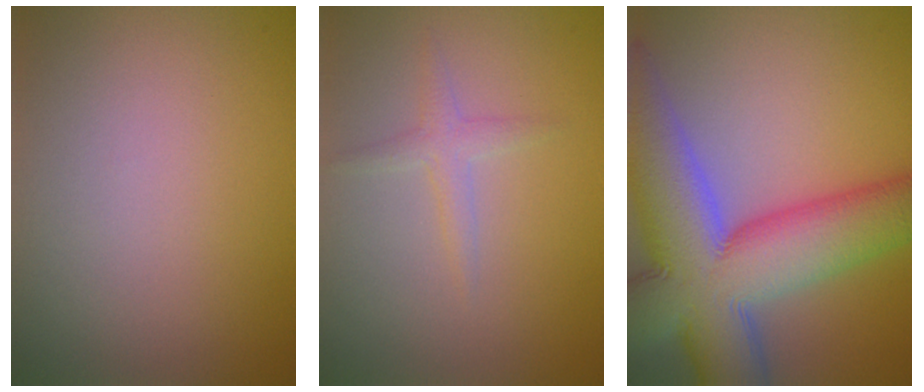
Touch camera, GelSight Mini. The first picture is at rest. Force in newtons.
{"total": 1.5, "press": 1.5, "slide": 0.1}
{"total": 16.2, "press": 16.1, "slide": 1.0}